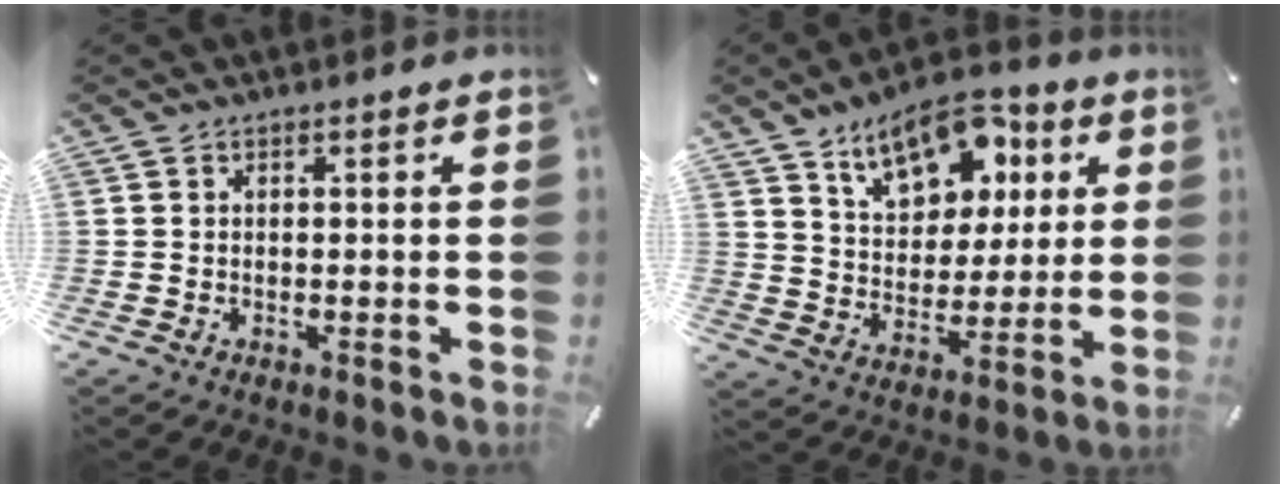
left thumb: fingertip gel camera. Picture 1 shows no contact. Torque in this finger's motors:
{"motor_torque": [2.35, 2.44, 1.42, -1.35, 0.17]}